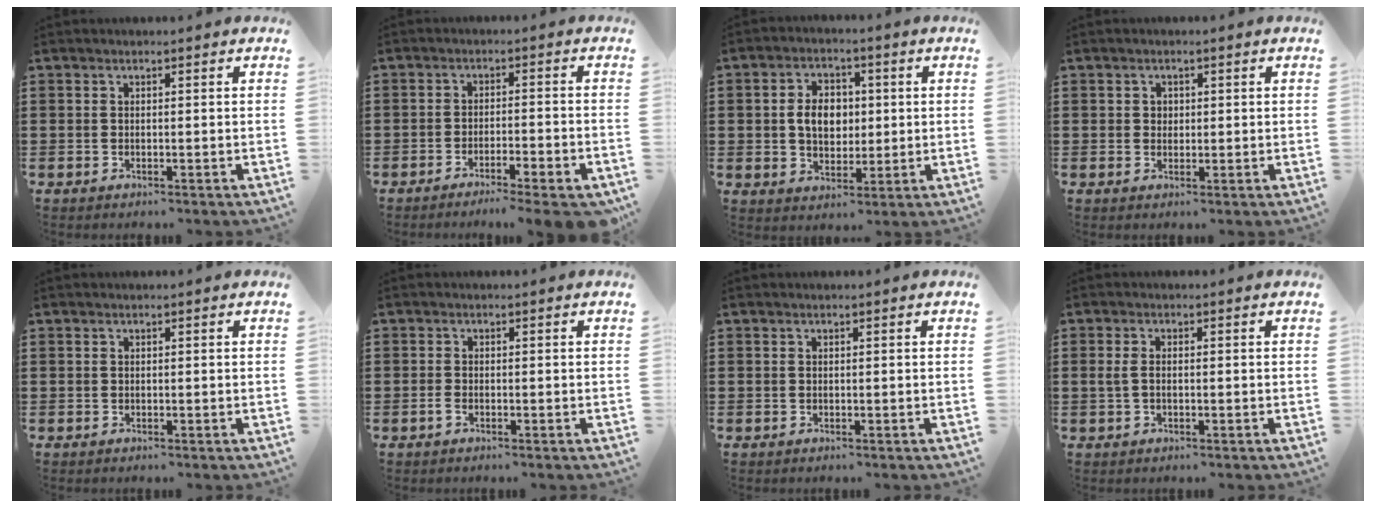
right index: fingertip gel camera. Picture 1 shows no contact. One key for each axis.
{"total": 3.6, "fx": -3.0, "fy": -0.2, "fz": 2.0, "tx": -0.033, "ty": -0.007, "tz": -0.056}
{"total": 5.9, "fx": 0.3, "fy": 4.4, "fz": 3.9, "tx": -0.077, "ty": 0.008, "tz": -0.004}
{"total": 1.2, "fx": 0.3, "fy": 1.2, "fz": 0.3, "tx": -0.009, "ty": 0.008, "tz": 0.005}
{"total": 0.0}
{"total": 0.8, "fx": -0.6, "fy": 0.4, "fz": 0.4, "tx": -0.020, "ty": -0.005, "tz": -0.012}
{"total": 0.0}
{"total": 2.0, "fx": -0.2, "fy": 0.9, "fz": 1.7, "tx": -0.042, "ty": 0.000, "tz": -0.007}